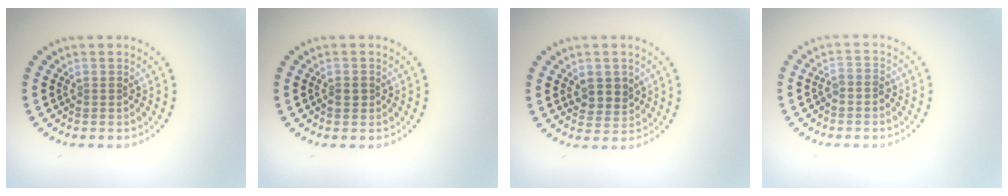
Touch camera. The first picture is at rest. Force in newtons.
{"total": 1.1, "press": 1.1, "slide": 0.3}
{"total": 2.7, "press": 2.5, "slide": 0.9}
{"total": 1.1, "press": 0.9, "slide": 0.7}